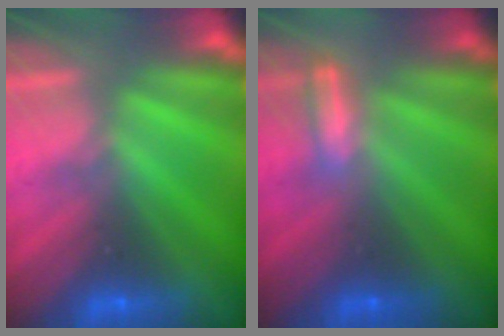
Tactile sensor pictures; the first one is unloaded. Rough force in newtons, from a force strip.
{"total": 1.3}